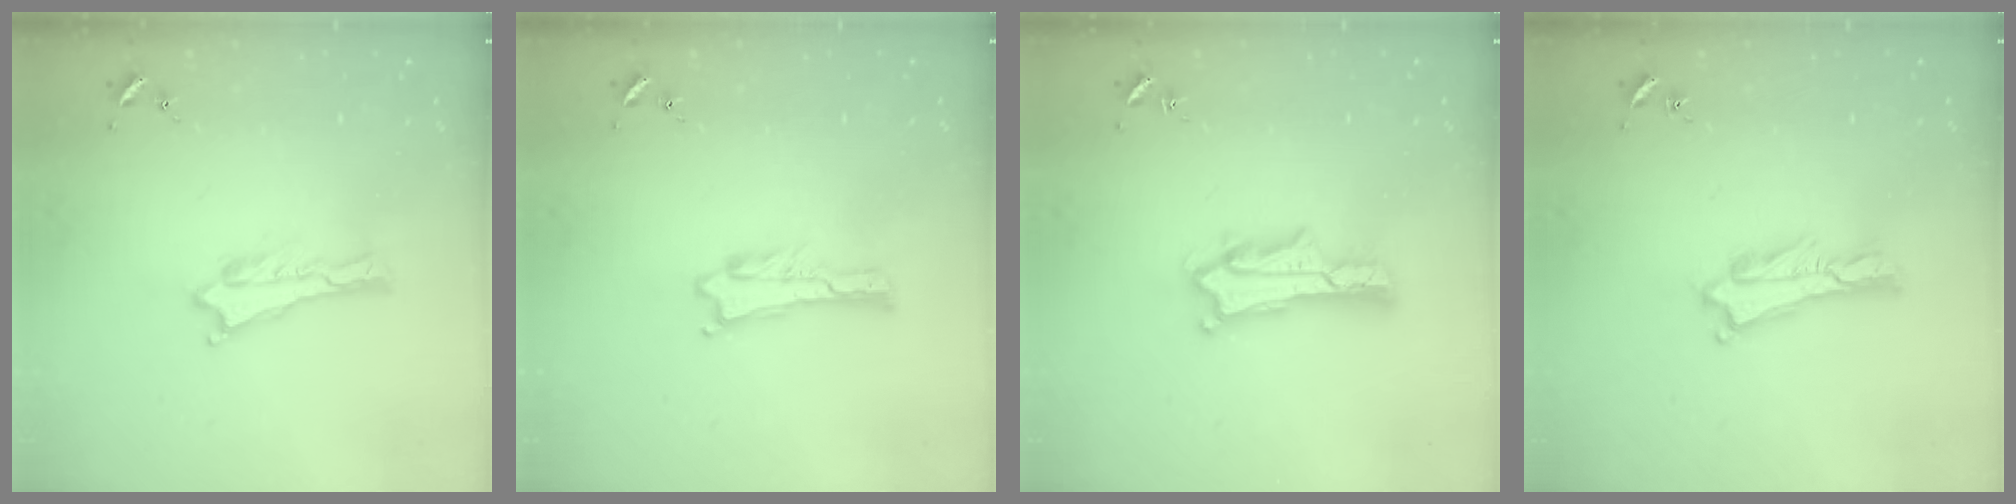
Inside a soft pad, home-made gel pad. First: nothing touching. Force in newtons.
{"total": 0.0}
{"total": 2.1, "press": 2.1, "slide": 0.3}
{"total": 0.6, "press": 0.5, "slide": 0.2}